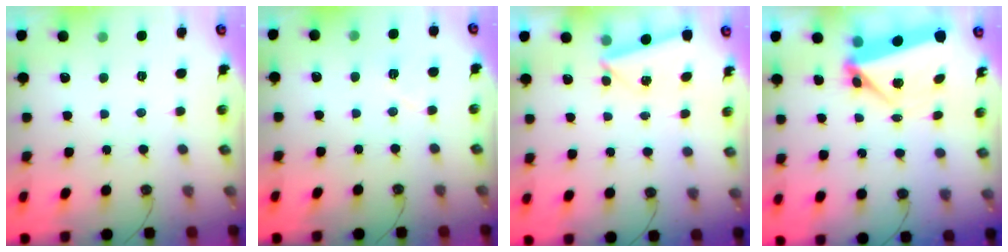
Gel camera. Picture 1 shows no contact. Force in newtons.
{"total": 5.7, "press": 5.1, "slide": 2.4}
{"total": 2.6, "press": 1.9, "slide": 1.8}
{"total": 6.1, "press": 6.1, "slide": 0.1}